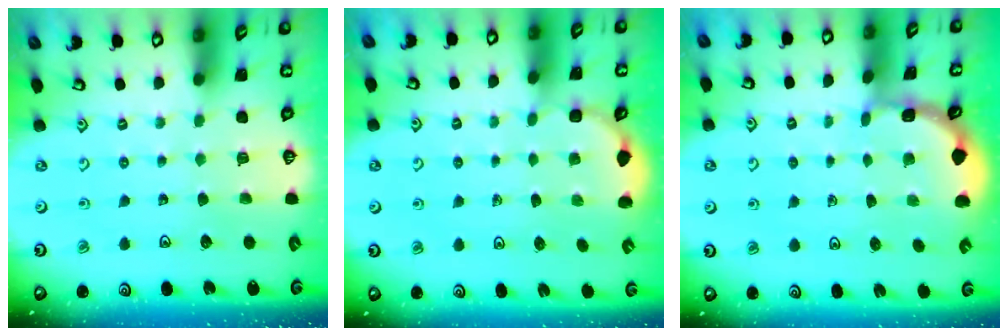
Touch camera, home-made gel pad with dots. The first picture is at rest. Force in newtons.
{"total": 2.5, "press": 2.2, "slide": 1.2}
{"total": 1.7, "press": 1.7, "slide": 0.2}